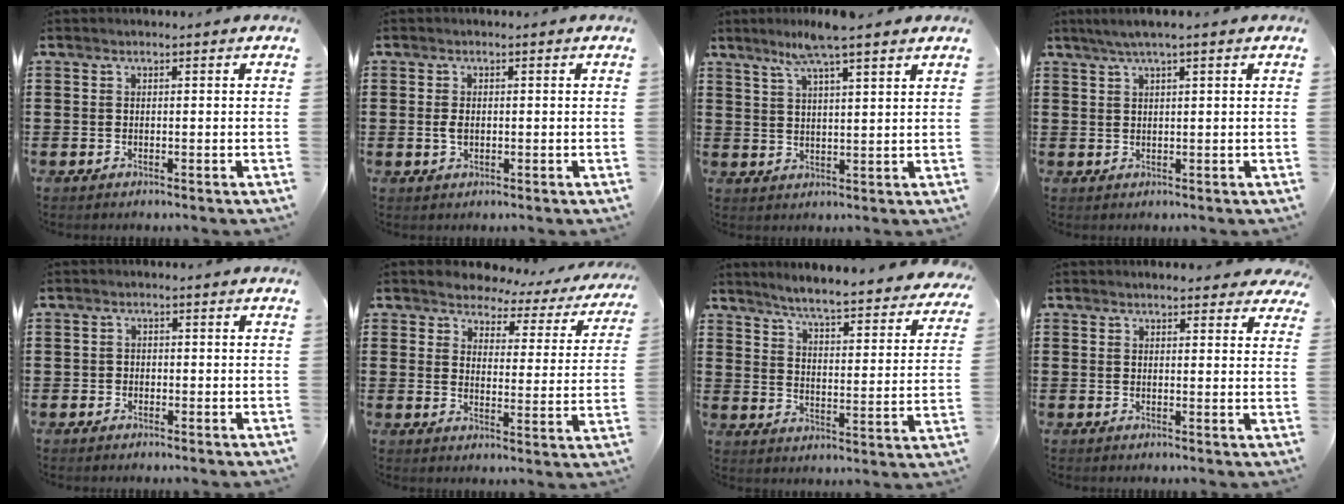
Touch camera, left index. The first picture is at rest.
{"total": 1.7, "force": [-0.2, 1.1, 1.3], "torque": [-0.035, 0.001, -0.006]}
{"total": 6.7, "force": [5.2, -0.2, 4.2], "torque": [-0.095, -0.008, 0.091]}
{"total": 2.4, "force": [1.3, -0.1, 2.0], "torque": [-0.039, 0.001, 0.023]}
{"total": 1.0, "force": [-0.6, 0.8, 0.0], "torque": [-0.004, 0.002, -0.015]}
{"total": 3.8, "force": [3.5, 1.4, 0.4], "torque": [-0.032, -0.019, 0.056]}
{"total": 5.4, "force": [5.0, -0.6, 2.0], "torque": [-0.063, -0.041, 0.079]}
{"total": 2.6, "force": [2.4, 0.4, 0.9], "torque": [-0.015, -0.003, 0.042]}